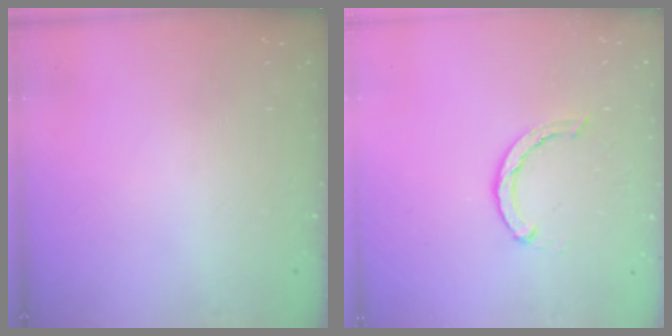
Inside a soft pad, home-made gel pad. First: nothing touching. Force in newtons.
{"total": 2.3, "press": 2.3, "slide": 0.3}